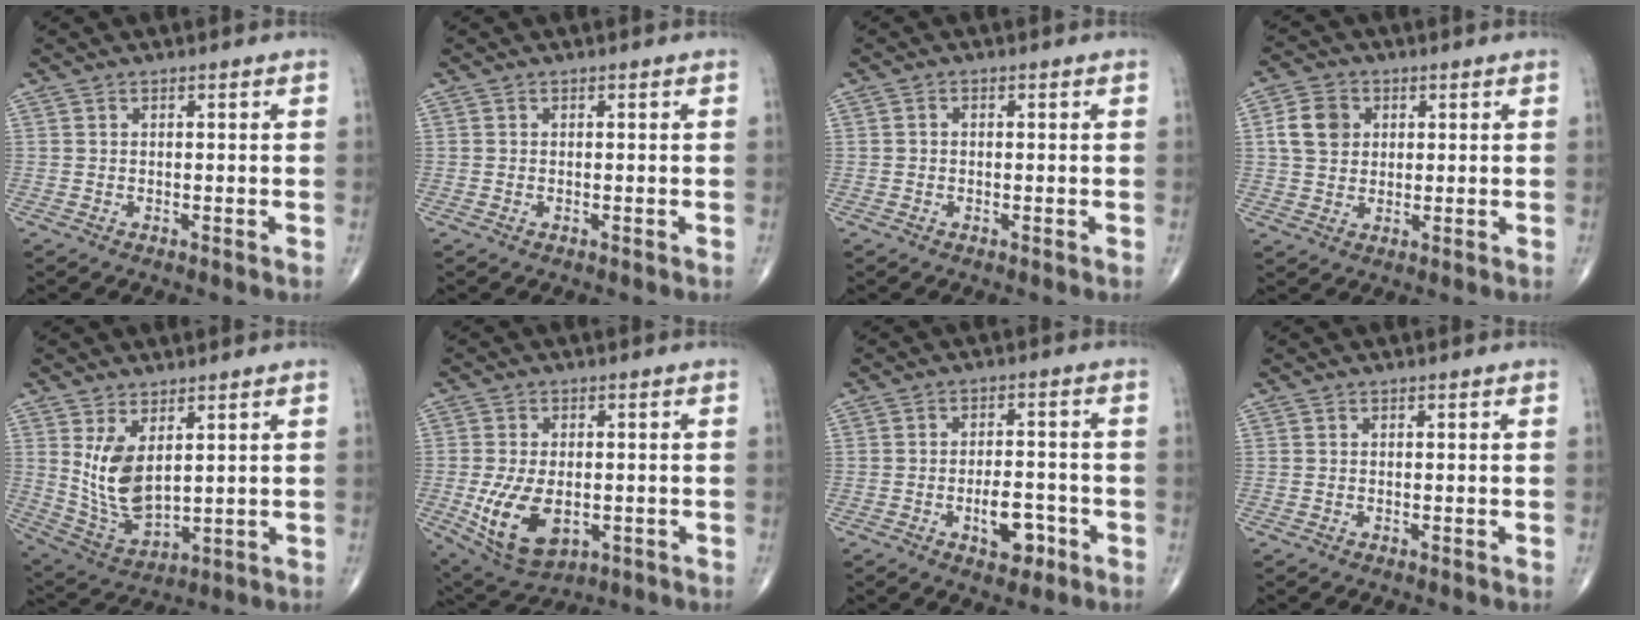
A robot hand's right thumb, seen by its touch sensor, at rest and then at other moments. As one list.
[{"total": 0.0}, {"total": 0.7, "force": [-0.1, 0.6, 0.4], "torque": [-0.003, 0.003, -0.004]}, {"total": 6.8, "force": [1.6, 5.5, 3.7], "torque": [-0.053, 0.001, 0.026]}, {"total": 10.1, "force": [2.9, 5.3, 8.1], "torque": [-0.146, -0.027, 0.075]}, {"total": 12.1, "force": [-2.6, 7.0, 9.5], "torque": [-0.171, -0.007, -0.028]}, {"total": 6.6, "force": [-2.8, 3.4, 4.9], "torque": [-0.058, 0.018, -0.039]}, {"total": 0.0}]